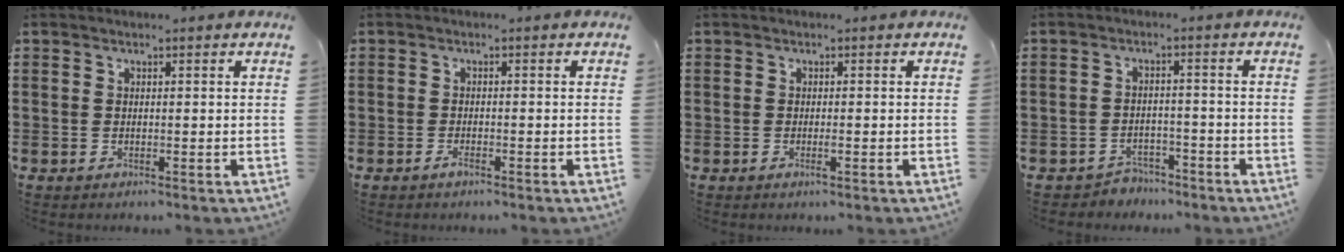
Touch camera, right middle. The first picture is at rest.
{"total": 1.4, "force": [-1.0, 0.3, 0.9], "torque": [-0.025, -0.005, -0.020]}
{"total": 1.3, "force": [-0.4, 0.3, 1.2], "torque": [-0.023, -0.003, -0.007]}
{"total": 2.7, "force": [-2.6, 0.5, -0.3], "torque": [-0.006, 0.001, -0.058]}